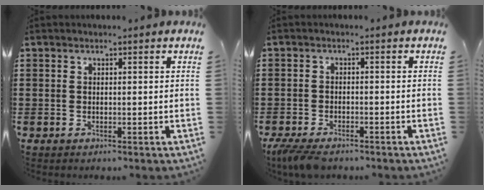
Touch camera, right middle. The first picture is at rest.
{"total": 3.0, "force": [-2.6, 0.8, 1.4], "torque": [-0.047, -0.006, -0.057]}